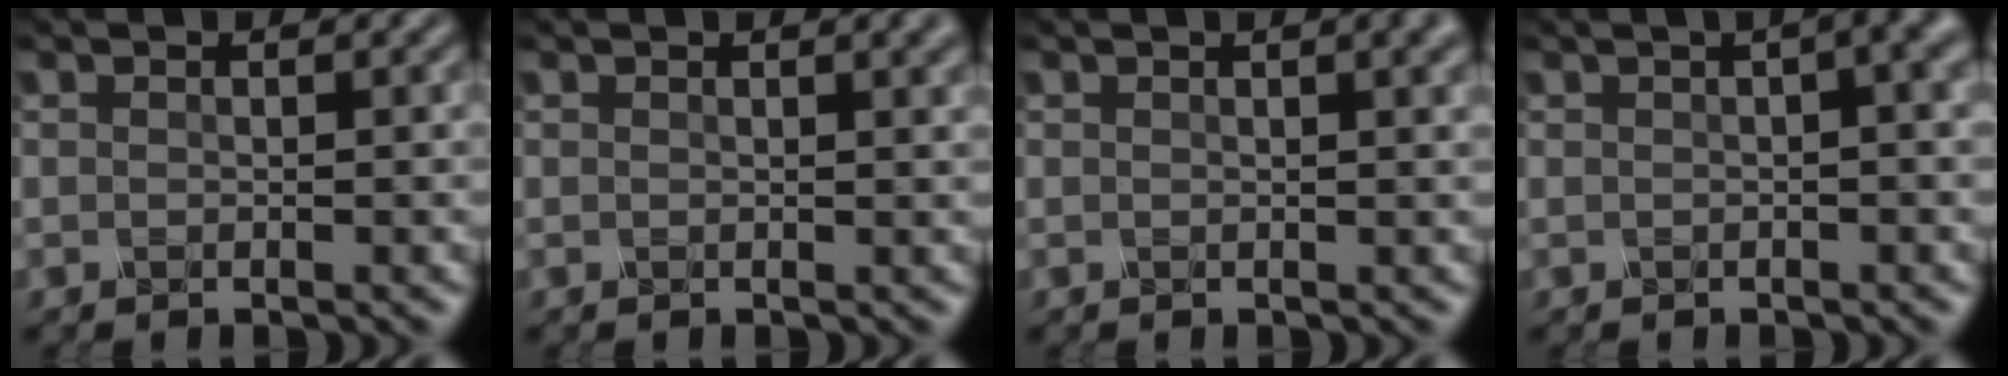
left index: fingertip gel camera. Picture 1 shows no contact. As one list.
[{"total": 2.3, "force": [1.2, 0.8, 1.8], "torque": [-0.011, 0.006, 0.012]}, {"total": 3.7, "force": [1.6, 1.4, 3.0], "torque": [-0.020, 0.010, 0.011]}, {"total": 6.6, "force": [2.1, 2.7, 5.7], "torque": [-0.039, 0.031, 0.005]}]